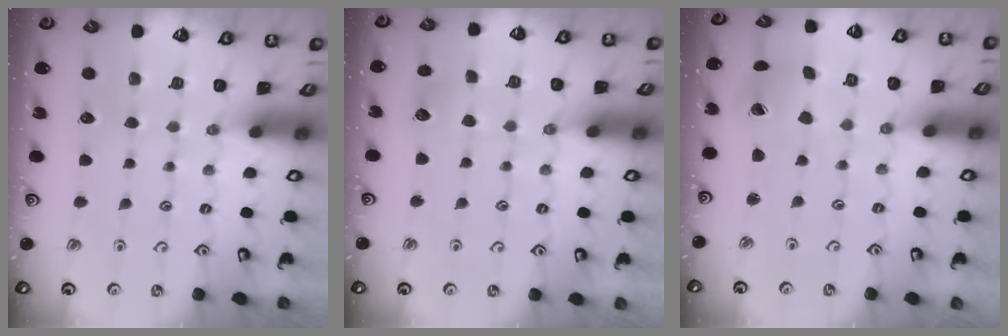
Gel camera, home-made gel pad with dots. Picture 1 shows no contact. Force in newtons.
{"total": 5.0, "press": 5.0, "slide": 0.5}
{"total": 3.0, "press": 2.9, "slide": 0.5}